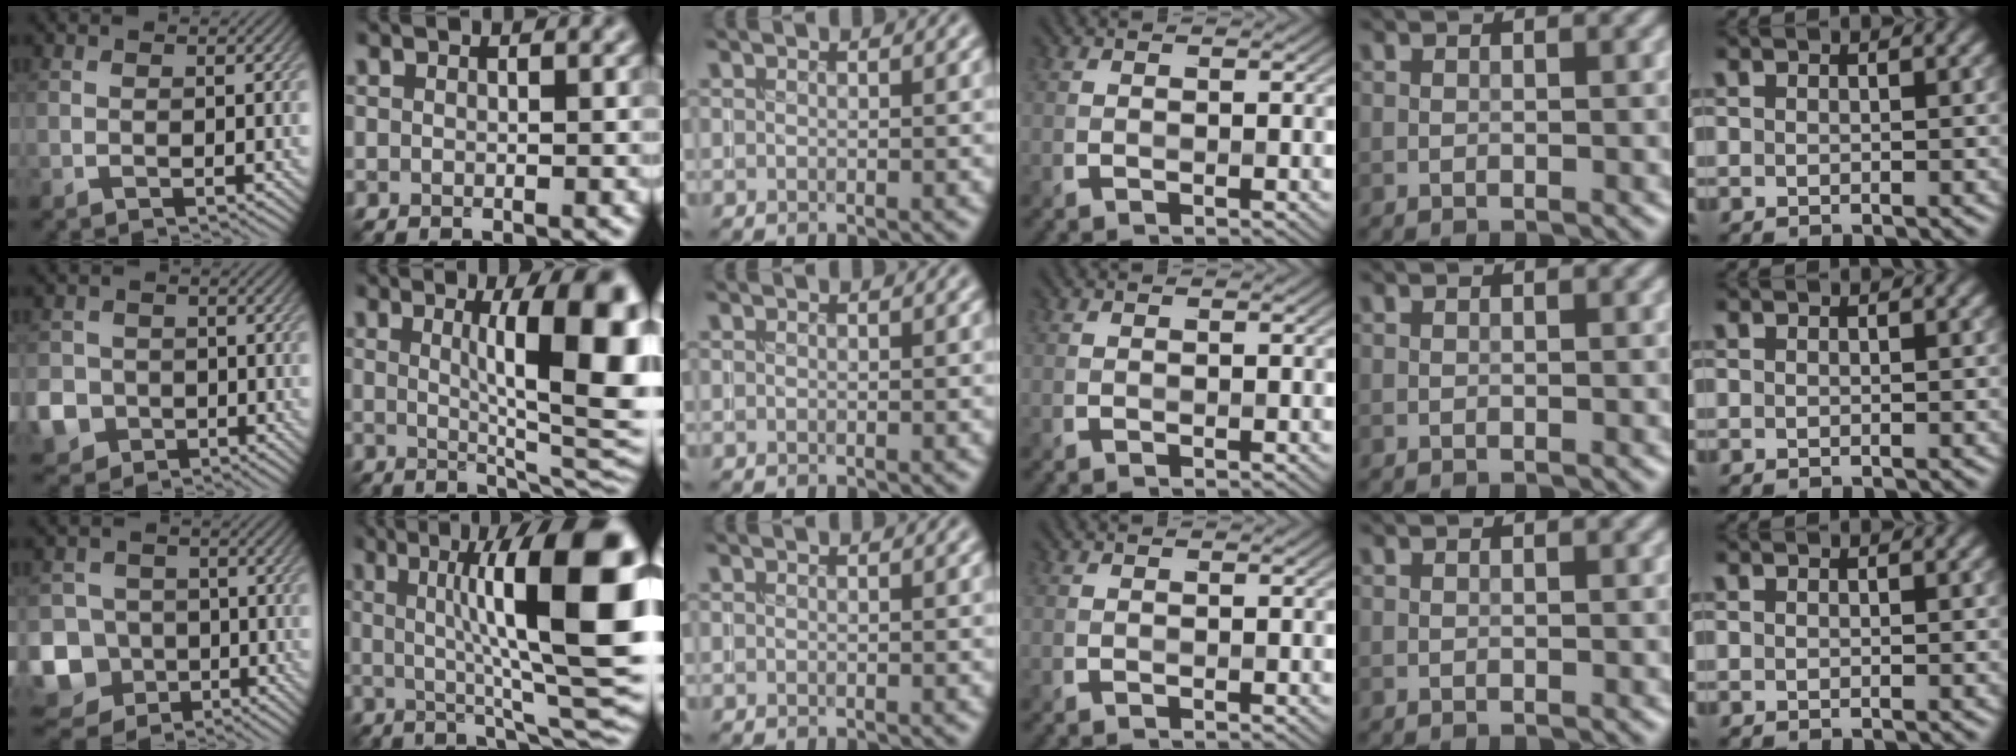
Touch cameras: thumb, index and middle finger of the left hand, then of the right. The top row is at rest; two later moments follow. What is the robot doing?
{"motion": "insert", "object": "coin"}